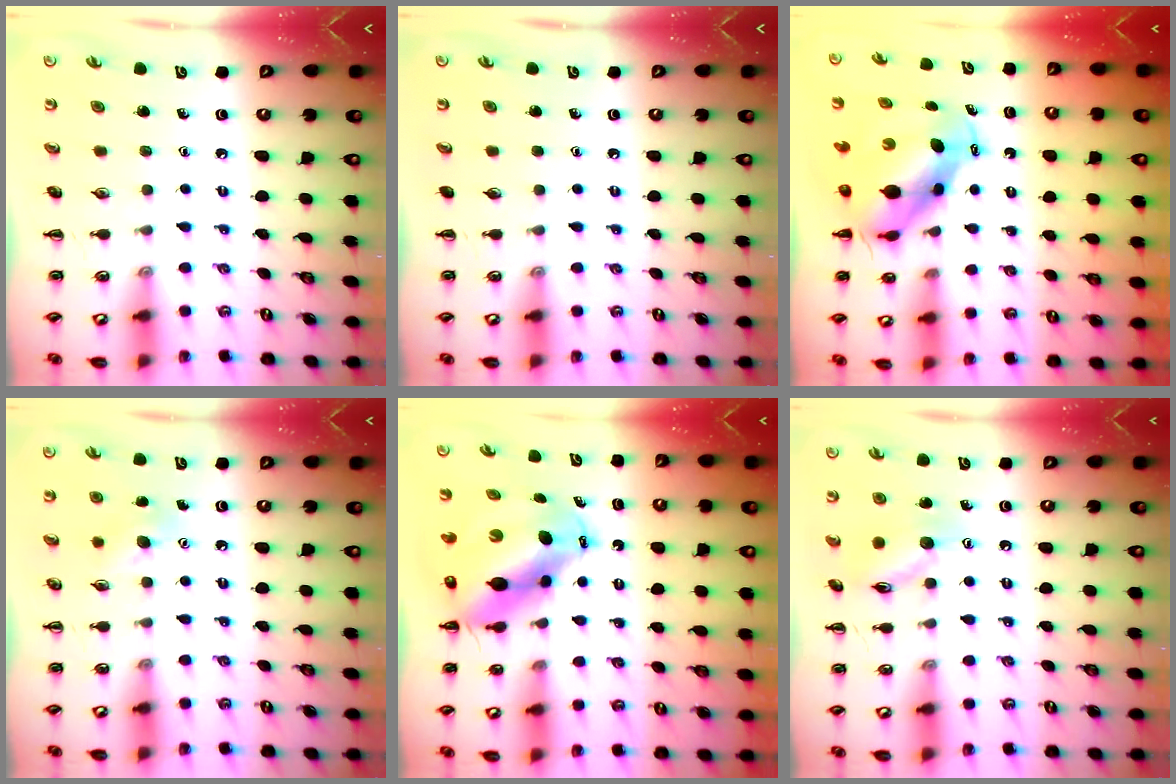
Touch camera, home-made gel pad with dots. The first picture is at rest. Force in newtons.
{"total": 0.0}
{"total": 7.6, "press": 7.5, "slide": 1.4}
{"total": 5.1, "press": 4.9, "slide": 1.4}
{"total": 10.5, "press": 10.2, "slide": 2.6}
{"total": 9.4, "press": 9.4, "slide": 0.5}